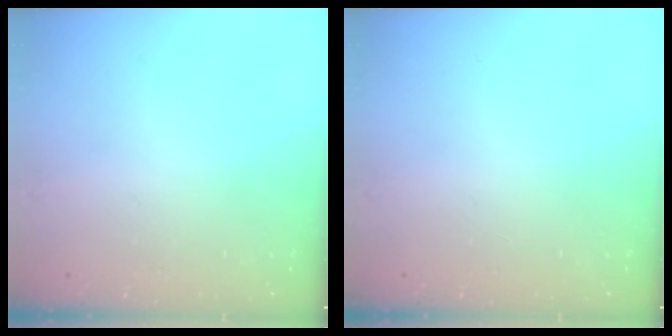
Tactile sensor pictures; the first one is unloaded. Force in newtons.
{"total": 0.0}